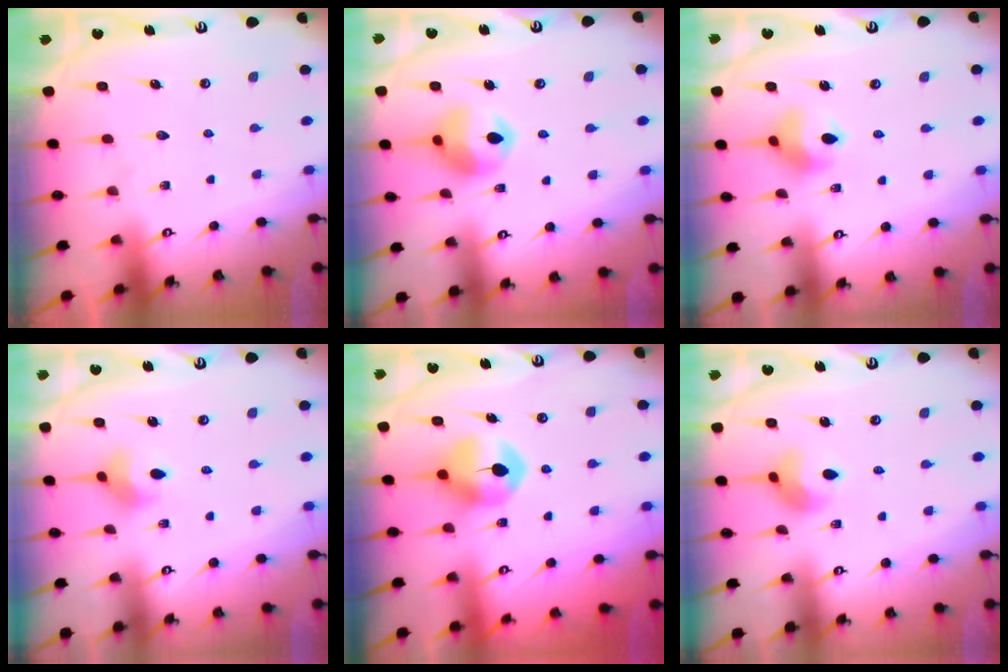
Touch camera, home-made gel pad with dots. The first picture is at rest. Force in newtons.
{"total": 10.7, "press": 10.7, "slide": 1.3}
{"total": 7.2, "press": 7.2, "slide": 0.5}
{"total": 3.5, "press": 3.5, "slide": 0.5}
{"total": 7.9, "press": 7.9, "slide": 0.2}
{"total": 6.3, "press": 6.3, "slide": 0.4}